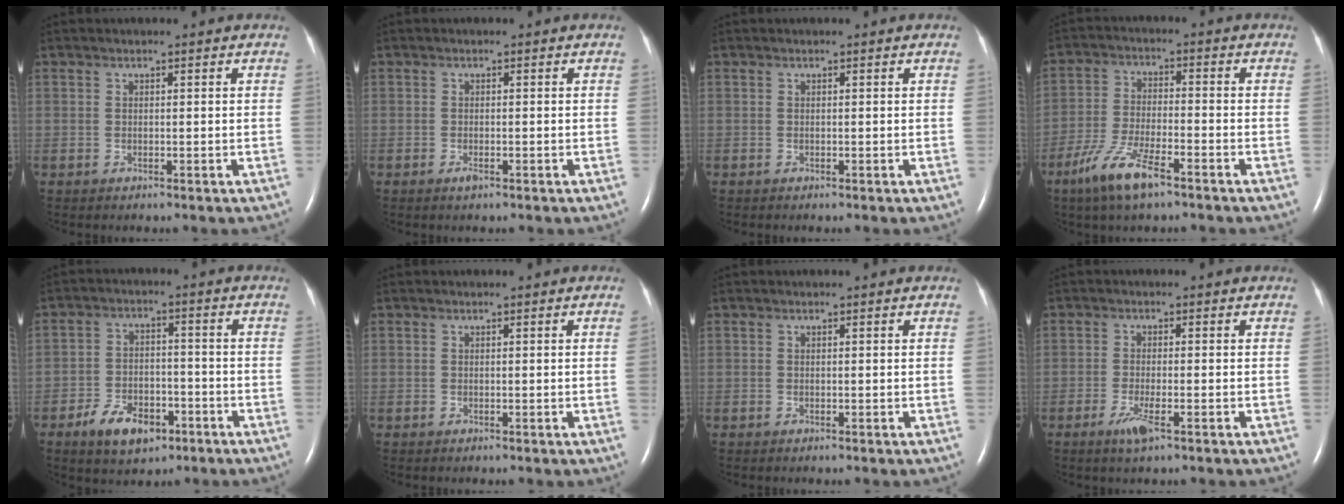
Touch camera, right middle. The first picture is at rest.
{"total": 0.9, "force": [-0.6, 0.2, 0.7], "torque": [-0.016, -0.001, -0.009]}
{"total": 0.0}
{"total": 8.5, "force": [-5.5, 1.7, 6.2], "torque": [-0.136, -0.013, -0.102]}
{"total": 7.8, "force": [-4.5, 4.3, 4.6], "torque": [-0.088, 0.003, -0.068]}
{"total": 0.5, "force": [0.0, -0.2, 0.5], "torque": [-0.008, -0.002, 0.000]}
{"total": 0.0}
{"total": 3.1, "force": [-1.8, 0.3, 2.6], "torque": [-0.059, -0.007, -0.035]}